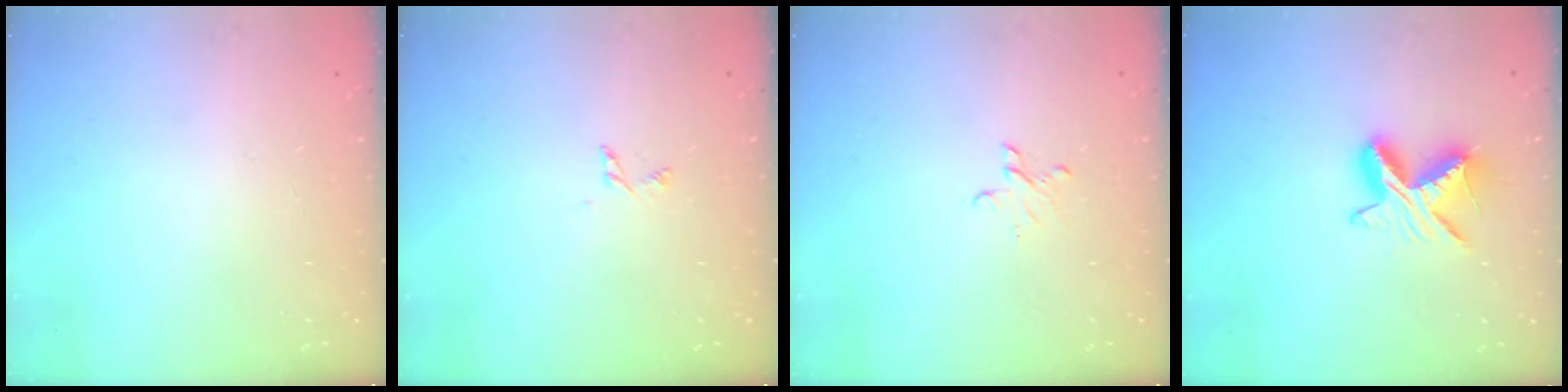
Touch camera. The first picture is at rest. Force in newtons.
{"total": 2.8, "press": 2.8, "slide": 0.3}
{"total": 3.4, "press": 3.3, "slide": 0.2}
{"total": 9.0, "press": 9.0, "slide": 0.2}